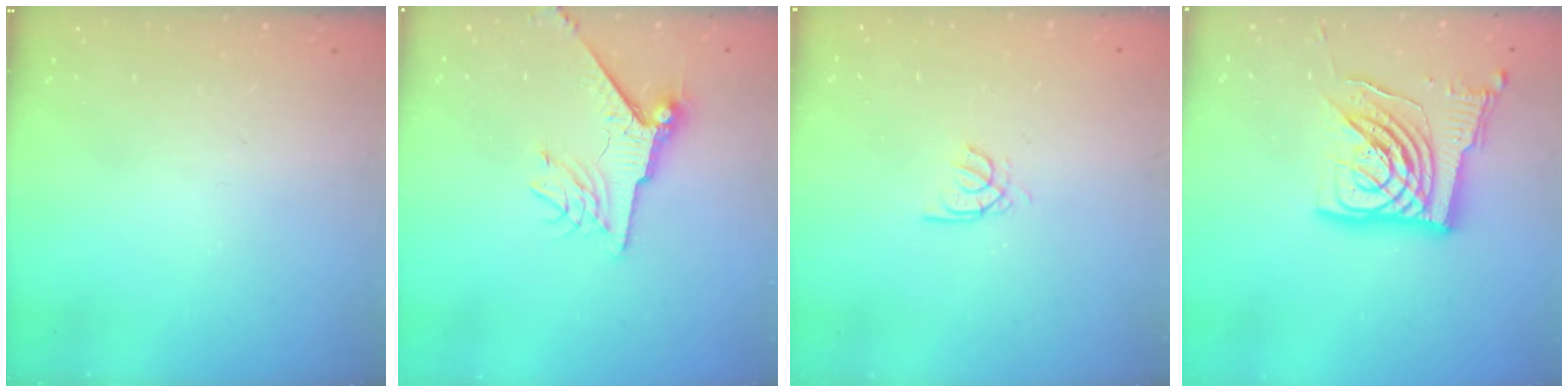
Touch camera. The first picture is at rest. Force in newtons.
{"total": 7.6, "press": 7.6, "slide": 1.0}
{"total": 2.6, "press": 2.6, "slide": 0.4}
{"total": 16.6, "press": 16.4, "slide": 2.1}